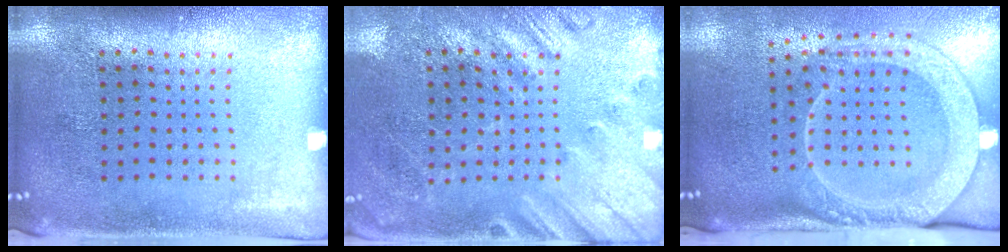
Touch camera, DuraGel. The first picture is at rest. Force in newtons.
{"total": 2.2, "press": 2.0, "slide": 1.0}
{"total": 2.7, "press": 2.1, "slide": 1.6}